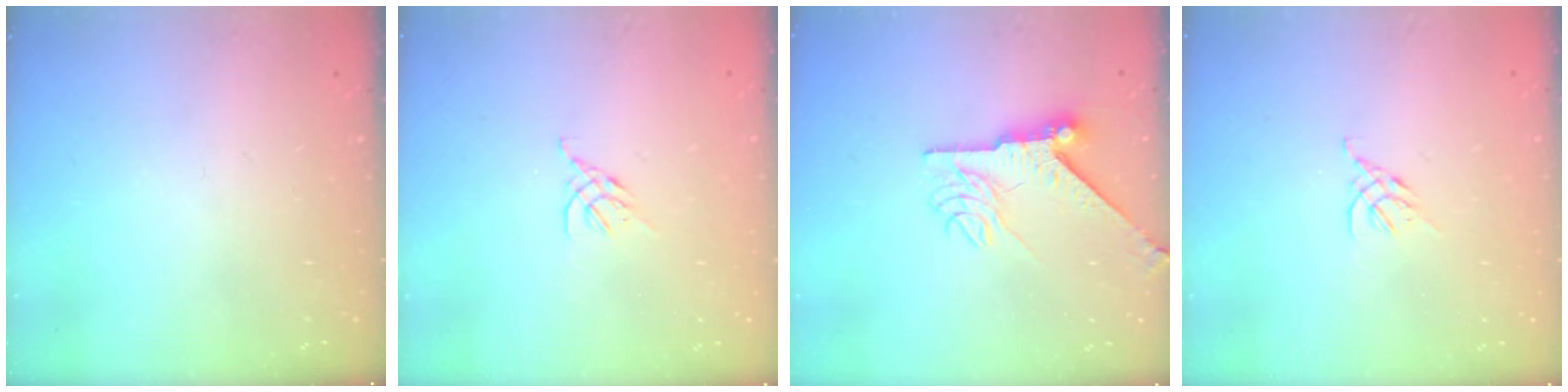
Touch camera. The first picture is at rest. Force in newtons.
{"total": 2.3, "press": 2.2, "slide": 0.6}
{"total": 8.5, "press": 8.5, "slide": 0.7}
{"total": 2.3, "press": 2.2, "slide": 0.6}